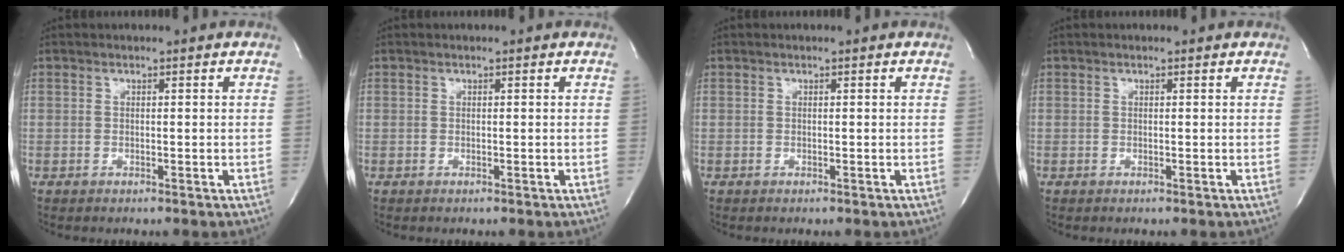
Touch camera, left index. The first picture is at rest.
{"total": 0.0}
{"total": 0.0}
{"total": 0.0}